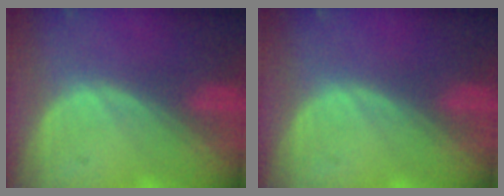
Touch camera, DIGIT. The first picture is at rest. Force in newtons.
{"total": 0.0}